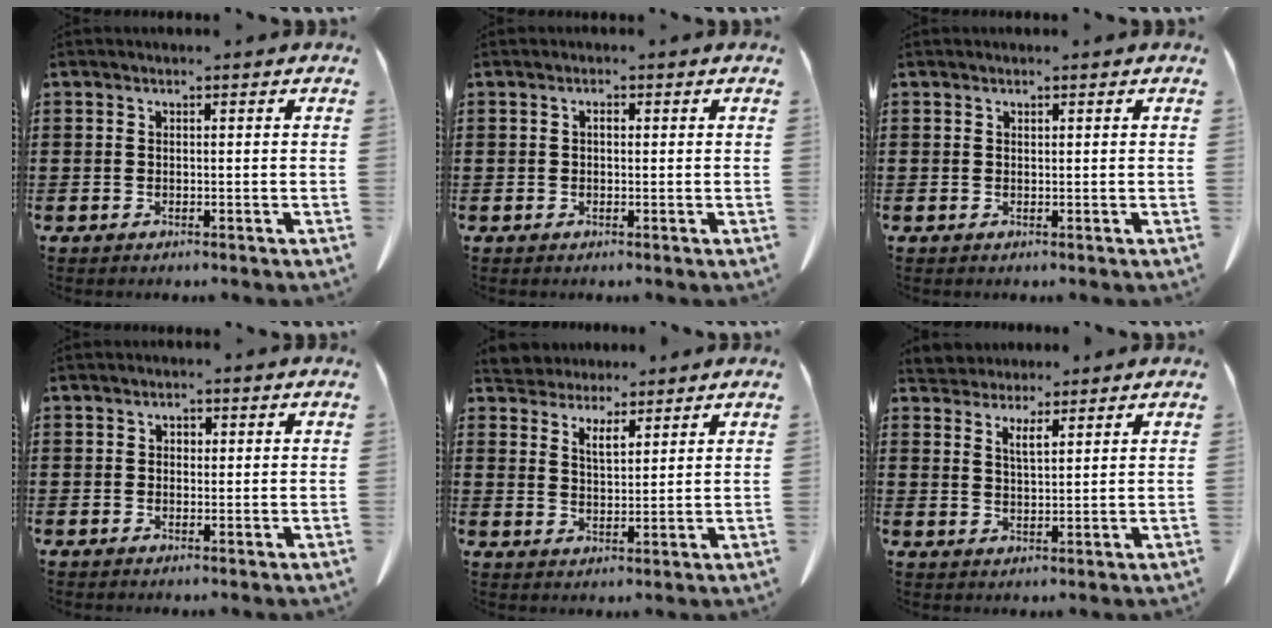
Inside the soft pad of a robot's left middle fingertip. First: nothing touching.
{"total": 0.9, "force": [0.1, 0.6, 0.7], "torque": [-0.016, 0.006, 0.000]}
{"total": 0.0}
{"total": 0.9, "force": [0.2, 0.8, 0.4], "torque": [-0.011, 0.007, 0.004]}
{"total": 4.6, "force": [4.1, 1.8, 1.1], "torque": [-0.037, -0.008, 0.074]}
{"total": 3.3, "force": [2.9, 0.9, 1.3], "torque": [-0.032, -0.003, 0.053]}